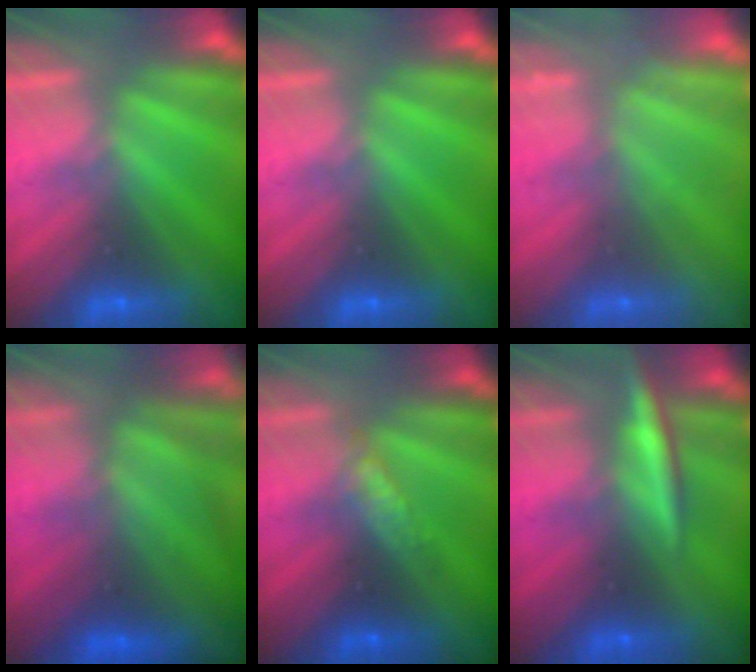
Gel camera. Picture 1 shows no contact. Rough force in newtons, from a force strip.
{"total": 0.0}
{"total": 2.3}
{"total": 7.7}
{"total": 2.9}
{"total": 3.0}